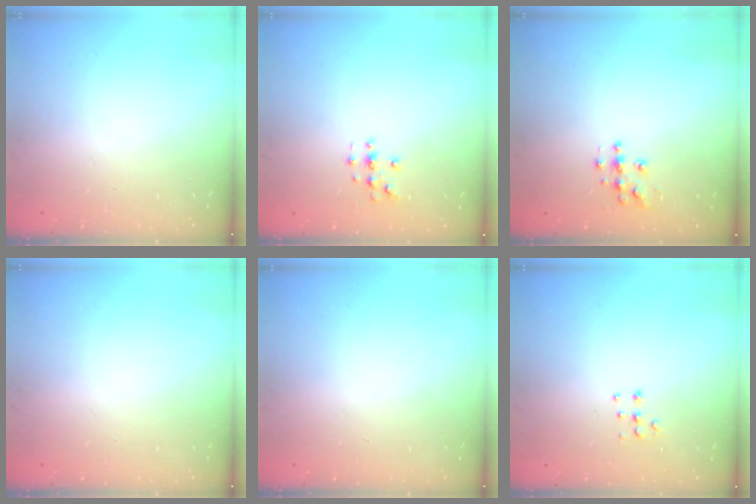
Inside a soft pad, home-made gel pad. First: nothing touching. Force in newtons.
{"total": 3.0, "press": 3.0, "slide": 0.3}
{"total": 5.9, "press": 5.9, "slide": 0.2}
{"total": 0.0}
{"total": 0.0}
{"total": 5.2, "press": 5.2, "slide": 0.2}